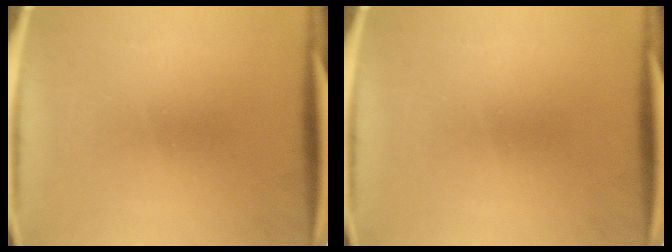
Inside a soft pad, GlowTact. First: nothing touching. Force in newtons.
{"total": 0.0}